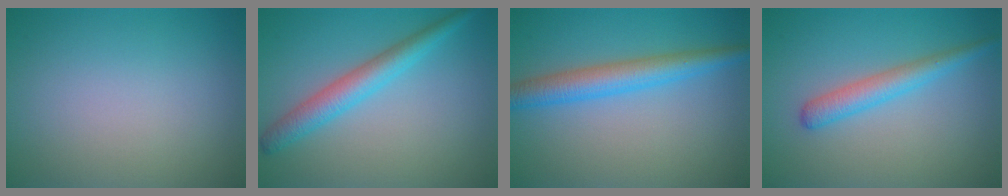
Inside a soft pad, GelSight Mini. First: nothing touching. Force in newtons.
{"total": 3.6, "press": 3.6, "slide": 0.0}
{"total": 4.3, "press": 4.3, "slide": 0.1}
{"total": 2.8, "press": 2.8, "slide": 0.0}